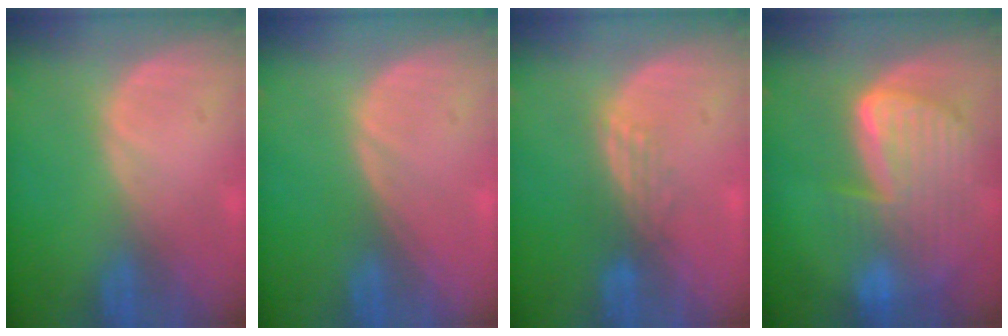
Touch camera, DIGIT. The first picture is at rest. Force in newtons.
{"total": 0.0}
{"total": 2.9, "press": 2.4, "slide": 1.6}
{"total": 9.7, "press": 8.3, "slide": 5.1}